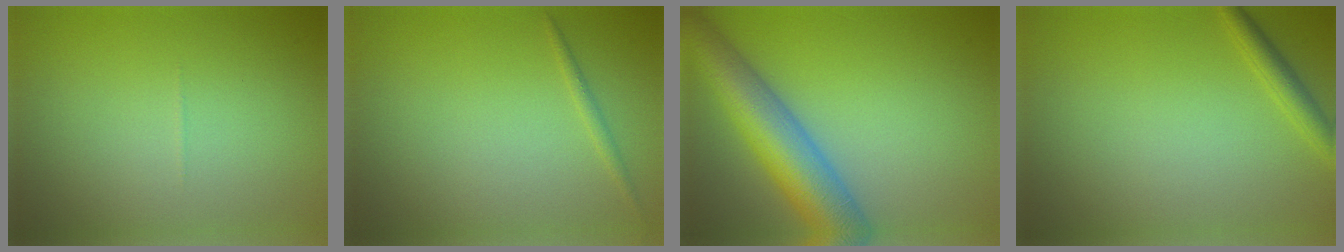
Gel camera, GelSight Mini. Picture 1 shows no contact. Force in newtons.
{"total": 0.7, "press": 0.7, "slide": 0.0}
{"total": 8.5, "press": 8.4, "slide": 0.2}
{"total": 1.8, "press": 1.8, "slide": 0.1}